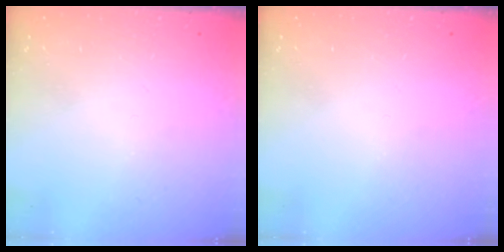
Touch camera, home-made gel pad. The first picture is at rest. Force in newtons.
{"total": 0.0}